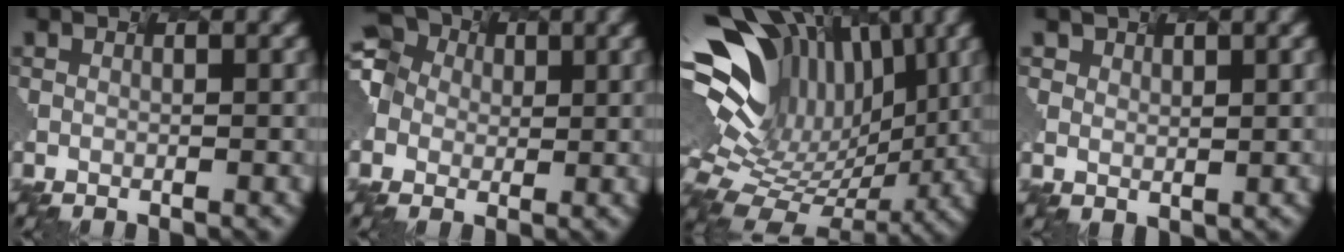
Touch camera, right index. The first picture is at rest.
{"total": 5.9, "force": [0.9, 5.0, 2.9], "torque": [-0.068, 0.021, -0.006]}
{"total": 13.3, "force": [3.1, 9.1, 9.3], "torque": [-0.179, 0.021, 0.097]}
{"total": 1.6, "force": [1.2, 0.7, -0.7], "torque": [-0.006, -0.009, 0.037]}